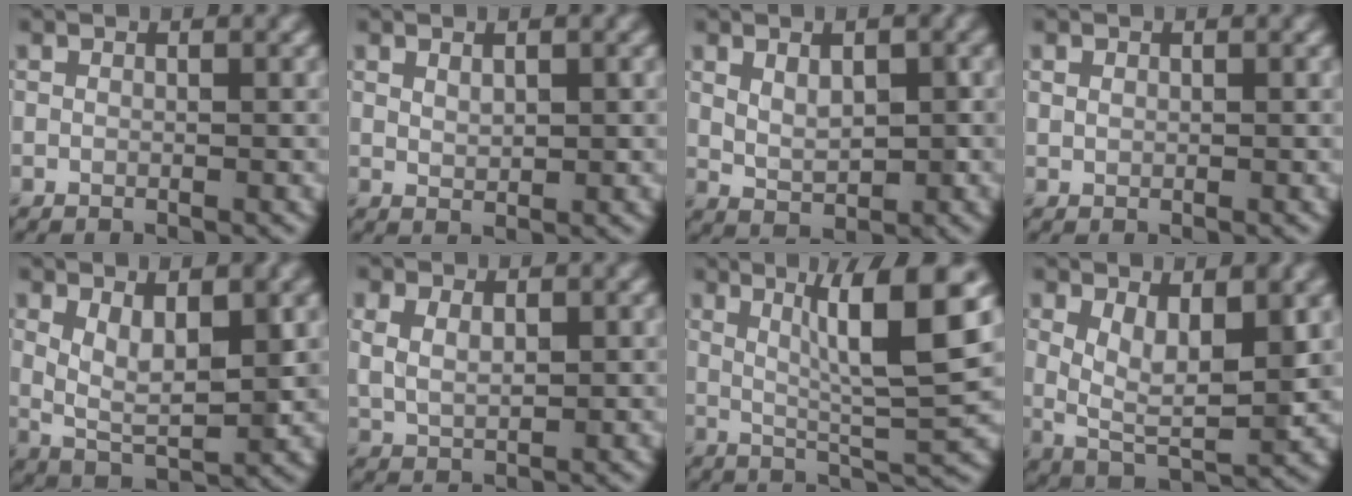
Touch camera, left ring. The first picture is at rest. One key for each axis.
{"total": 1.2, "fx": 0.6, "fy": 0.5, "fz": 0.9, "tx": -0.018, "ty": -0.002, "tz": 0.014}
{"total": 3.2, "fx": 0.9, "fy": 1.7, "fz": 2.6, "tx": -0.046, "ty": -0.002, "tz": 0.020}
{"total": 0.6, "fx": 0.3, "fy": 0.5, "fz": 0.3, "tx": -0.006, "ty": 0.000, "tz": 0.007}
{"total": 4.9, "fx": 1.4, "fy": 2.2, "fz": 4.2, "tx": -0.081, "ty": -0.008, "tz": 0.030}
{"total": 2.8, "fx": 0.8, "fy": 1.8, "fz": 2.0, "tx": -0.044, "ty": -0.003, "tz": 0.023}
{"total": 8.6, "fx": 2.8, "fy": 1.2, "fz": 8.0, "tx": -0.120, "ty": 0.004, "tz": 0.051}
{"total": 5.7, "fx": 1.7, "fy": 2.7, "fz": 4.8, "tx": -0.094, "ty": -0.015, "tz": 0.037}